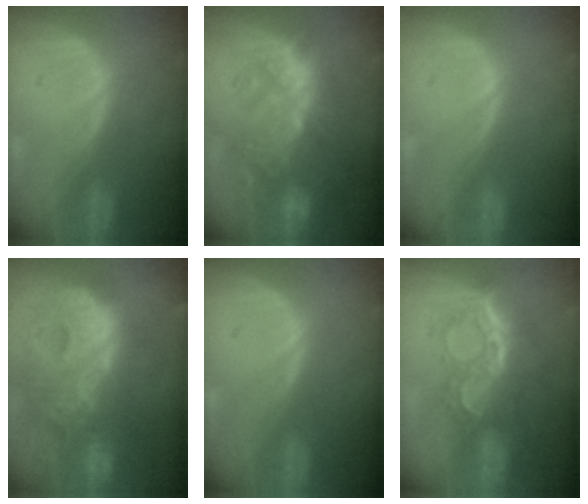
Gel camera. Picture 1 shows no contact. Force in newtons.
{"total": 11.0, "press": 9.9, "slide": 4.7}
{"total": 0.0}
{"total": 14.6, "press": 12.7, "slide": 7.3}
{"total": 0.0}
{"total": 9.5, "press": 8.0, "slide": 5.1}